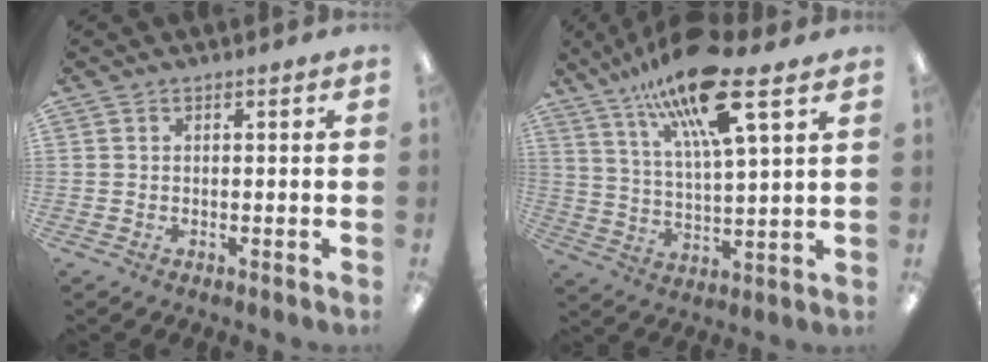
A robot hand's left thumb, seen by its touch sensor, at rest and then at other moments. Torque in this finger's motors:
{"motor_torque": [0.30, 0.34, 1.48, -1.29, 0.42]}